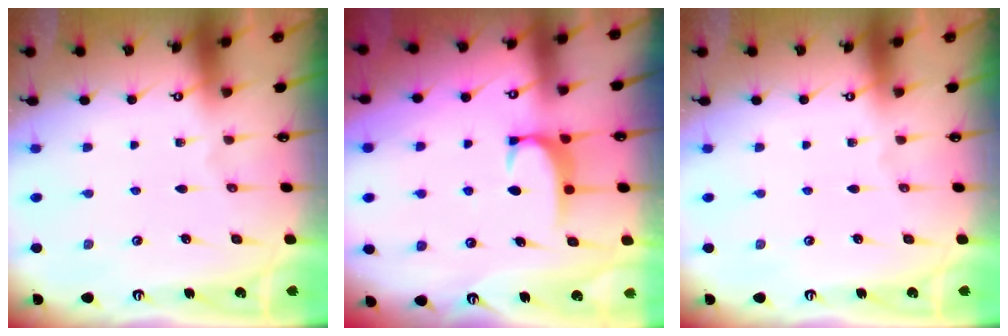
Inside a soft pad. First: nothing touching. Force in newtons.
{"total": 1.8, "press": 1.7, "slide": 0.5}
{"total": 0.0}